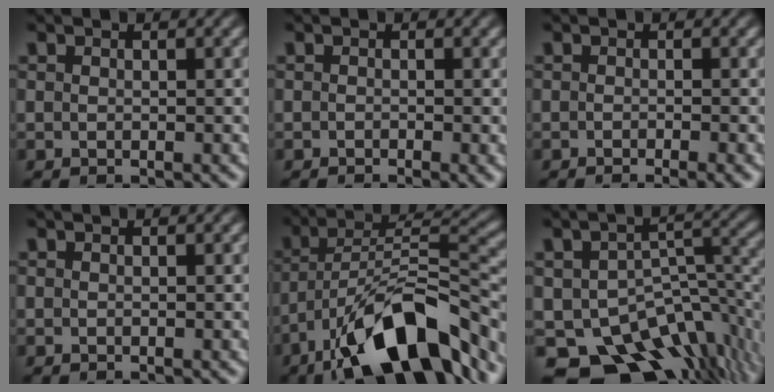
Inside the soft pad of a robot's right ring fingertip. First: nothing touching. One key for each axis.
{"total": 1.1, "fx": -0.9, "fy": -0.4, "fz": 0.5, "tx": 0.001, "ty": -0.002, "tz": -0.013}
{"total": 1.9, "fx": -1.6, "fy": -0.3, "fz": 1.0, "tx": -0.002, "ty": -0.002, "tz": -0.024}
{"total": 0.0}
{"total": 11.7, "fx": -5.1, "fy": 4.7, "fz": 9.5, "tx": -0.138, "ty": -0.014, "tz": -0.063}
{"total": 18.3, "fx": -9.8, "fy": 11.9, "fz": 9.8, "tx": -0.160, "ty": -0.065, "tz": -0.127}